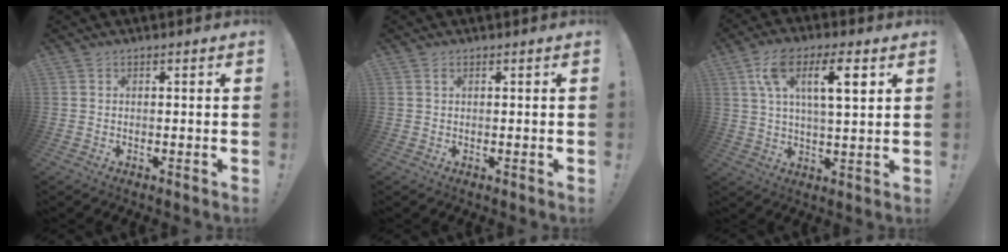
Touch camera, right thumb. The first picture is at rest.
{"total": 0.7, "force": [0.4, 0.3, 0.5], "torque": [-0.006, 0.001, 0.006]}
{"total": 12.5, "force": [5.0, 4.6, 10.5], "torque": [-0.180, 0.005, 0.083]}